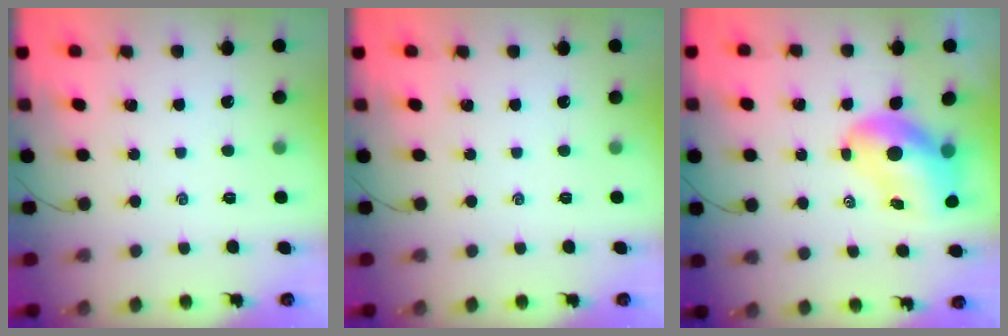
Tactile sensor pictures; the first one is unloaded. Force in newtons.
{"total": 0.0}
{"total": 10.2, "press": 9.8, "slide": 2.9}